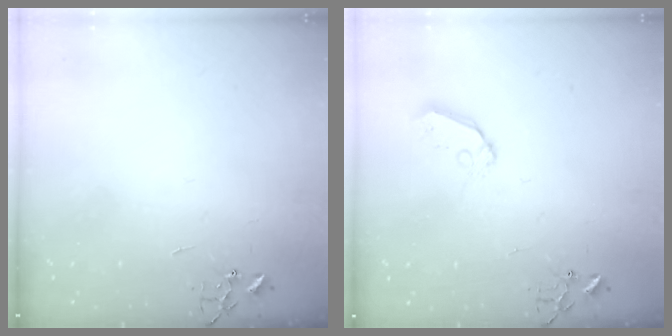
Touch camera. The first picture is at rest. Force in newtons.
{"total": 6.9, "press": 6.9, "slide": 0.5}